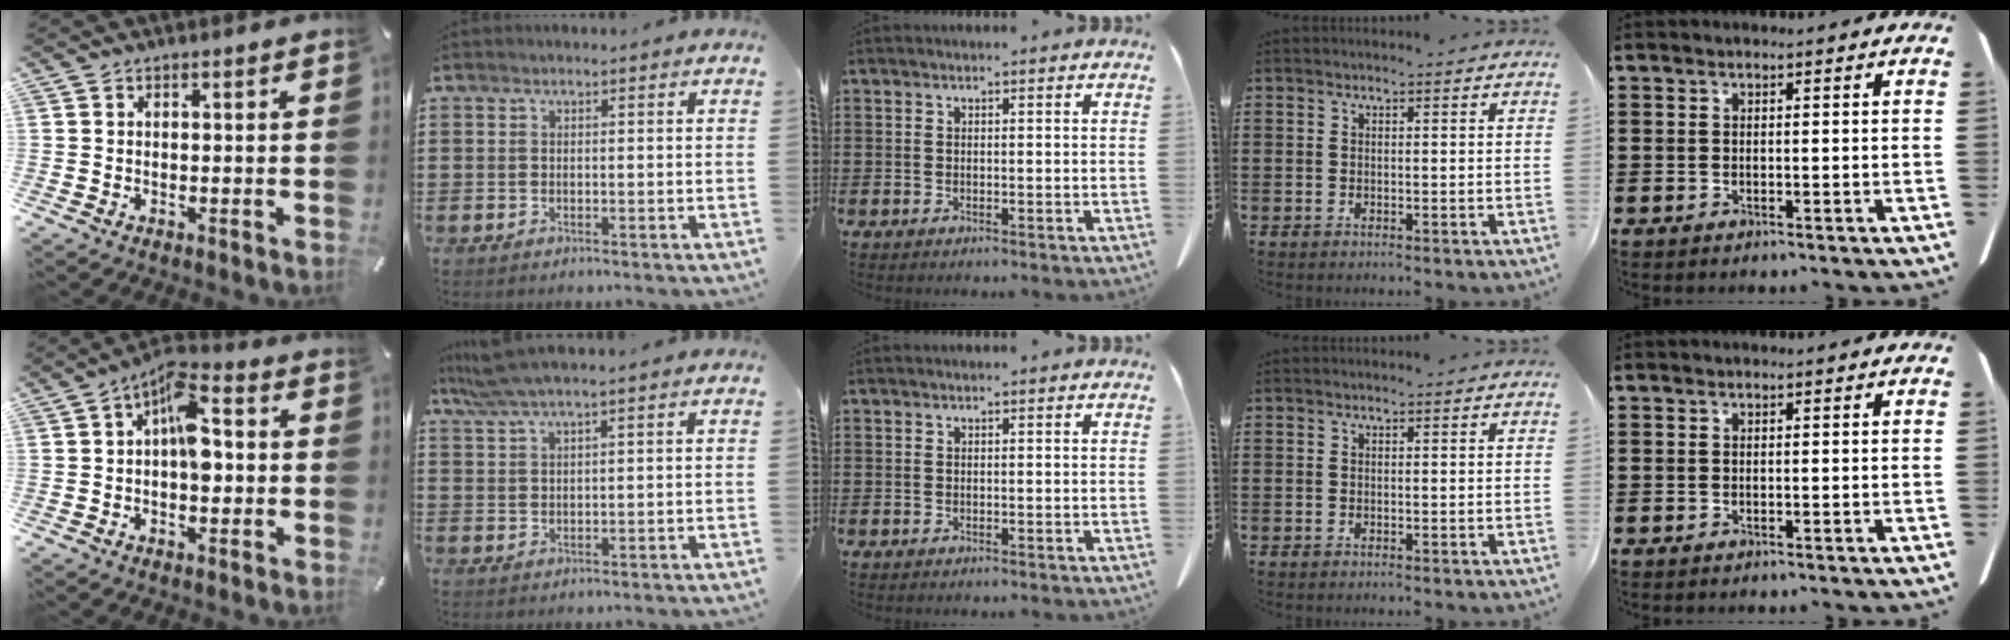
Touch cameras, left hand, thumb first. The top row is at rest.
{"thumb": {"total": 9.0, "force": [0.1, 4.9, 7.5], "torque": [-0.095, 0.001, -0.002]}, "index": {"total": 4.0, "force": [3.0, 0.1, 2.7], "torque": [-0.059, 0.000, 0.054]}}